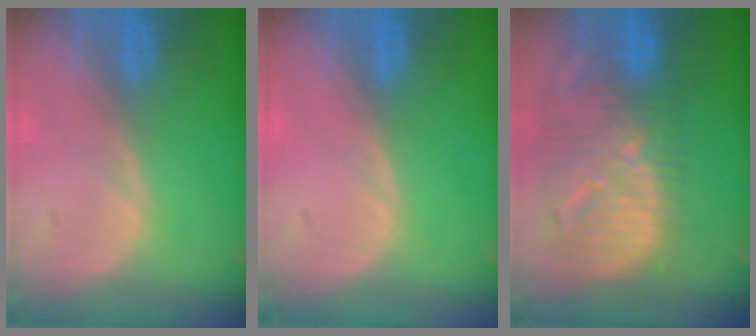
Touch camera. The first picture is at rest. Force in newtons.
{"total": 0.0}
{"total": 12.9, "press": 11.2, "slide": 6.4}